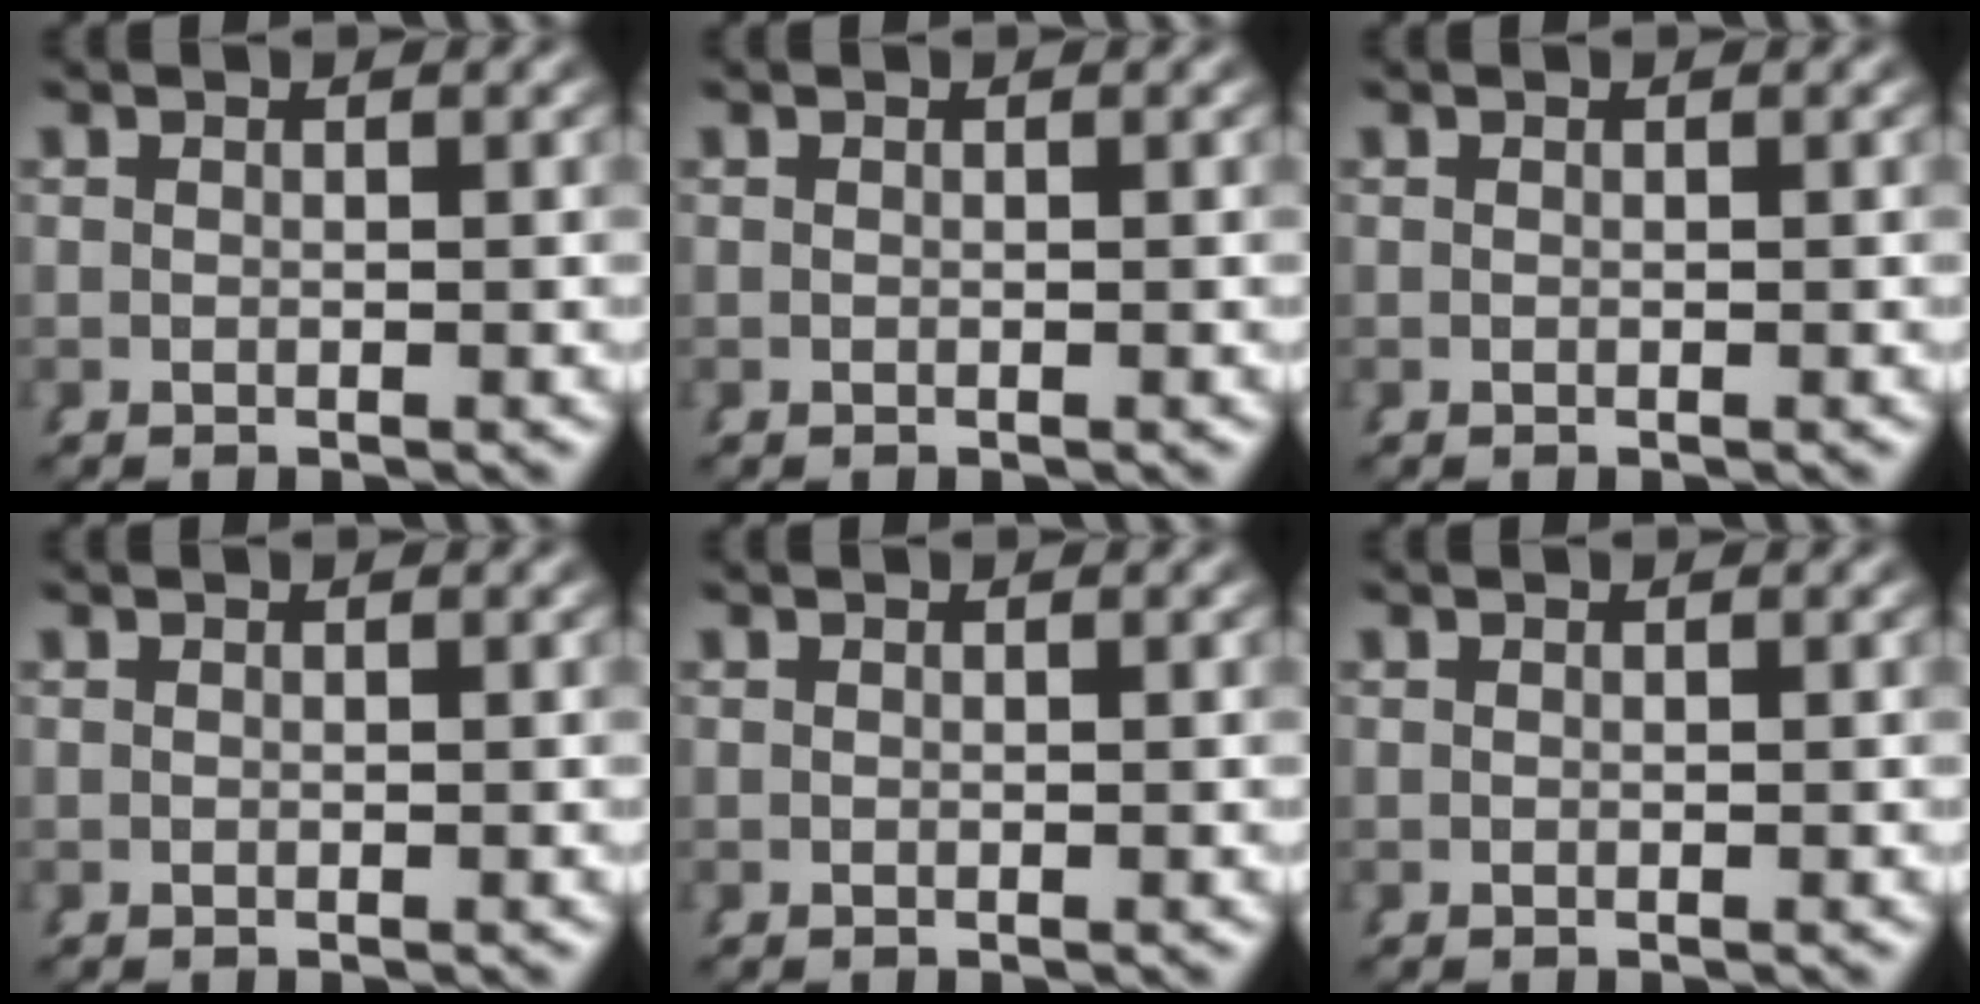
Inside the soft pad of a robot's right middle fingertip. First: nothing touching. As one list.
[{"total": 0.0}, {"total": 0.0}, {"total": 0.0}, {"total": 0.0}, {"total": 0.0}]